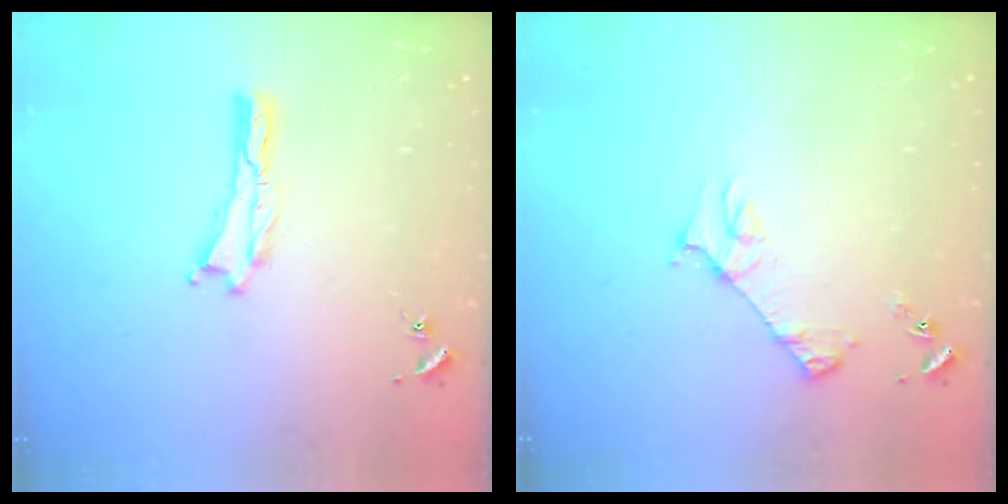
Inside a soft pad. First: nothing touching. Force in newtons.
{"total": 3.8, "press": 3.7, "slide": 0.4}